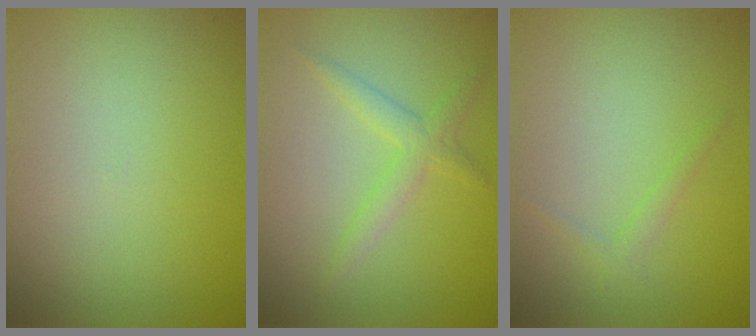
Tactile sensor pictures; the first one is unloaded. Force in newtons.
{"total": 2.0, "press": 2.0, "slide": 0.2}
{"total": 0.8, "press": 0.8, "slide": 0.0}